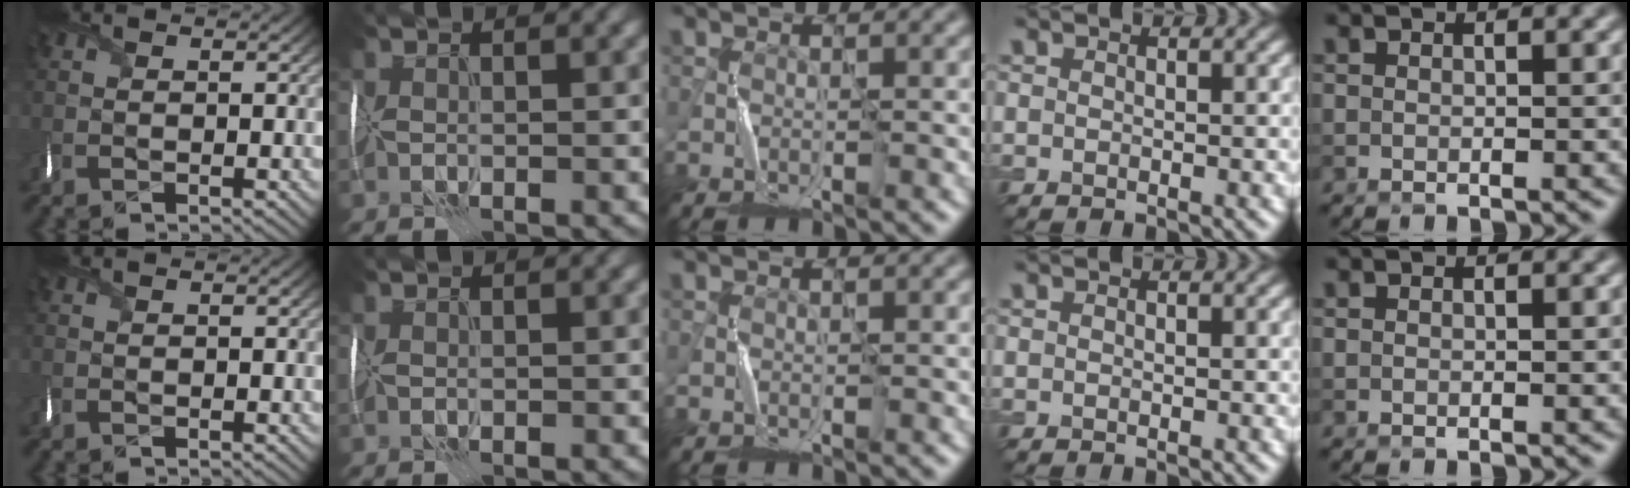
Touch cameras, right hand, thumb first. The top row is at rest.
{}